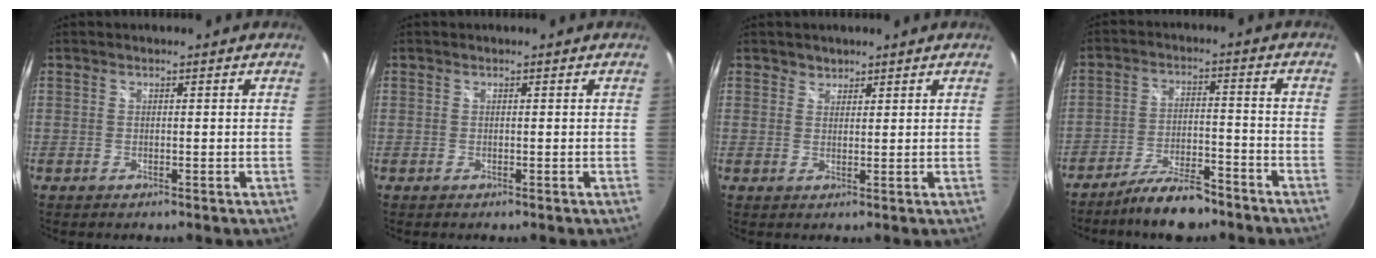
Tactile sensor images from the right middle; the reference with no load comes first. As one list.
[{"total": 0.0}, {"total": 1.7, "force": [1.2, 1.2, -0.1], "torque": [0.007, 0.004, 0.018]}, {"total": 9.0, "force": [-7.5, 2.7, 4.1], "torque": [-0.088, 0.006, -0.119]}]